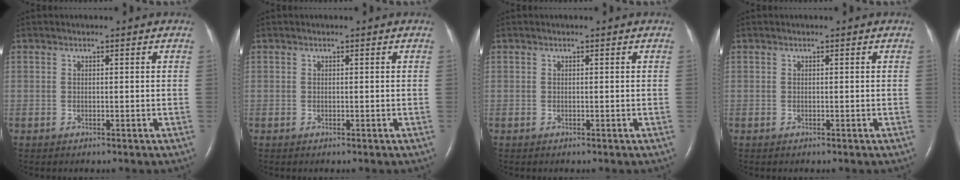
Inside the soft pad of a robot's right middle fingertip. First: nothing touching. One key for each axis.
{"total": 0.0}
{"total": 0.0}
{"total": 0.0}